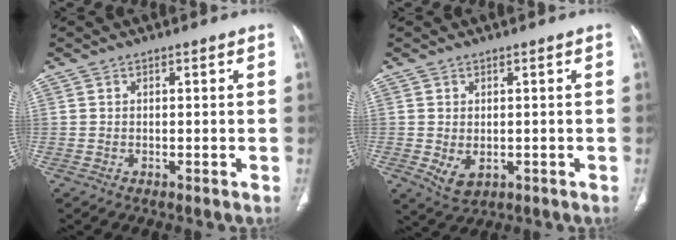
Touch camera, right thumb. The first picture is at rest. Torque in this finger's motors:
{"motor_torque": [-0.25, 0.31, 0.23, 0.37, 0.10]}